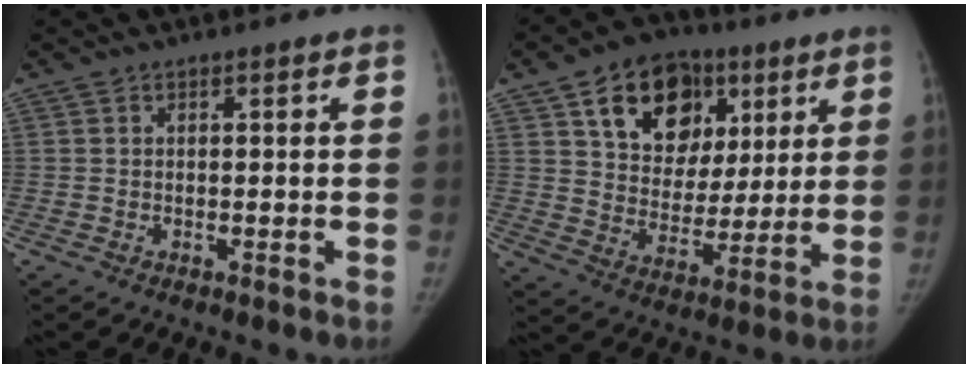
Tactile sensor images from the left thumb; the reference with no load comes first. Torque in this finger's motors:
{"motor_torque": [0.49, 0.49, 0.43, 0.35, 0.11]}